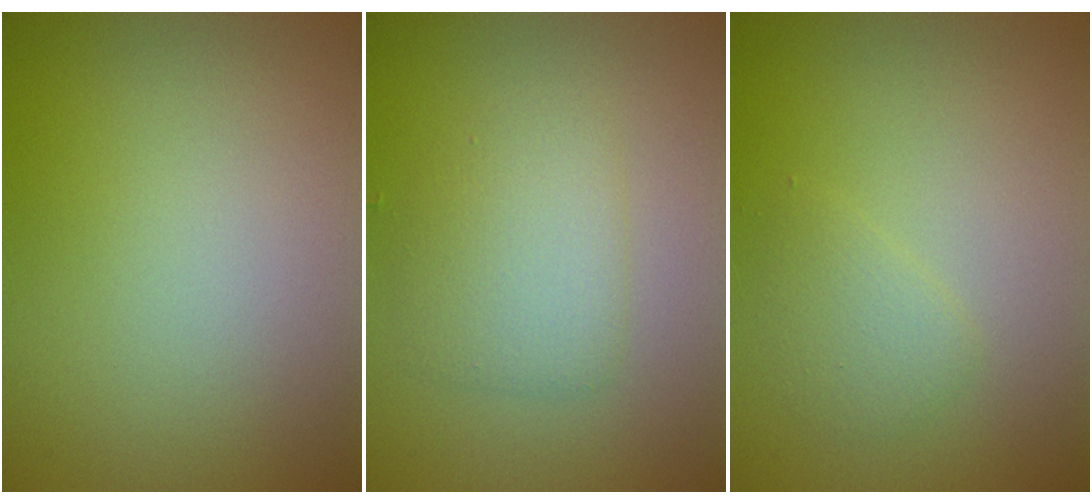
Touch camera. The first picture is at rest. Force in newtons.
{"total": 2.9, "press": 2.9, "slide": 0.2}
{"total": 1.5, "press": 1.5, "slide": 0.2}